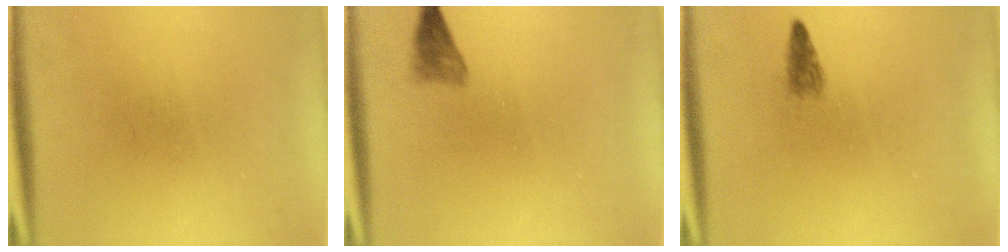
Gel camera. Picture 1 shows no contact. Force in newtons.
{"total": 1.9}
{"total": 1.4}